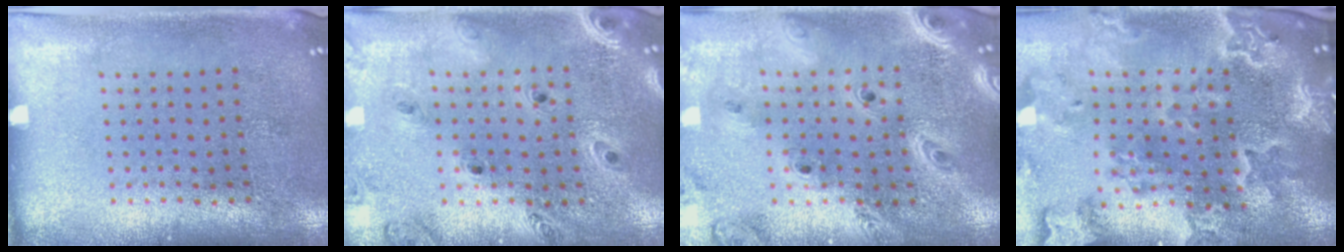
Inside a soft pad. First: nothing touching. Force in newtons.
{"total": 1.2, "press": 1.2, "slide": 0.2}
{"total": 3.2, "press": 2.7, "slide": 1.8}
{"total": 3.6, "press": 3.1, "slide": 1.7}